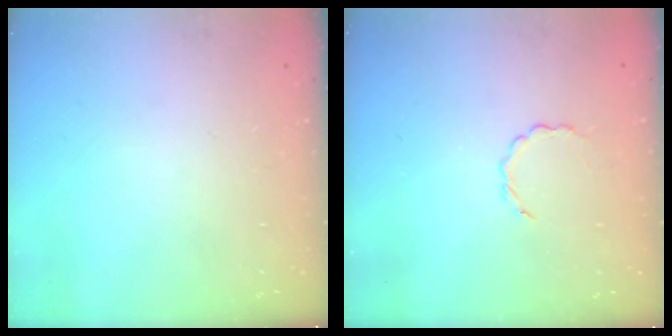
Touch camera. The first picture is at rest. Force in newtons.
{"total": 2.7, "press": 2.5, "slide": 1.0}